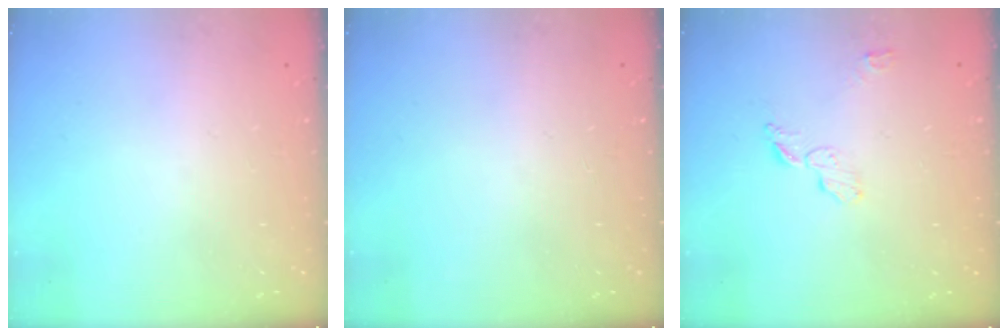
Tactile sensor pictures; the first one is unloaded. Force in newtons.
{"total": 0.0}
{"total": 6.0, "press": 5.9, "slide": 0.6}